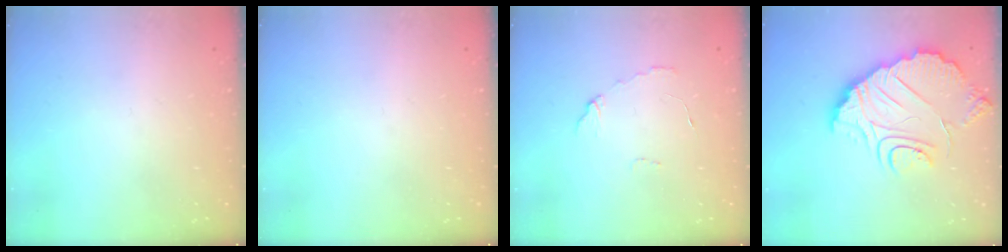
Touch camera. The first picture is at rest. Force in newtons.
{"total": 0.0}
{"total": 4.5, "press": 4.5, "slide": 0.4}
{"total": 12.5, "press": 12.4, "slide": 0.9}